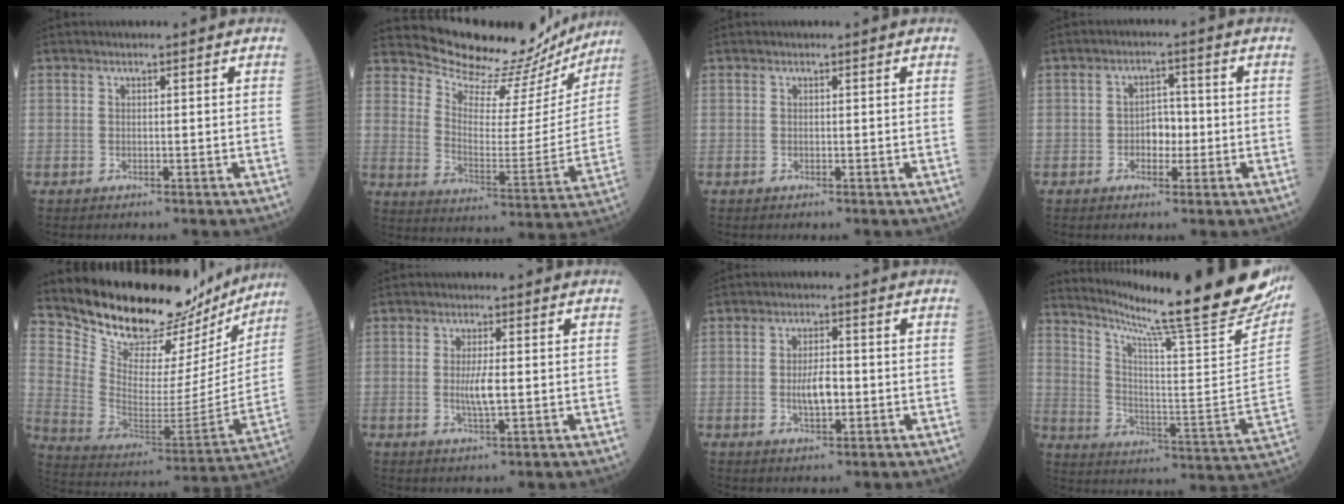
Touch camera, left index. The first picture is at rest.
{"total": 18.2, "force": [17.6, 4.1, 2.2], "torque": [-0.033, -0.054, 0.228]}
{"total": 0.0}
{"total": 3.5, "force": [-0.7, 2.2, 2.6], "torque": [-0.037, 0.009, -0.013]}
{"total": 24.4, "force": [21.9, 7.4, 7.6], "torque": [-0.125, -0.043, 0.323]}
{"total": 3.3, "force": [-0.1, 0.4, 3.2], "torque": [-0.067, -0.006, 0.001]}
{"total": 4.2, "force": [-0.6, 1.6, 3.9], "torque": [-0.075, -0.001, -0.011]}
{"total": 28.6, "force": [24.4, 0.5, 14.9], "torque": [-0.244, -0.100, 0.325]}